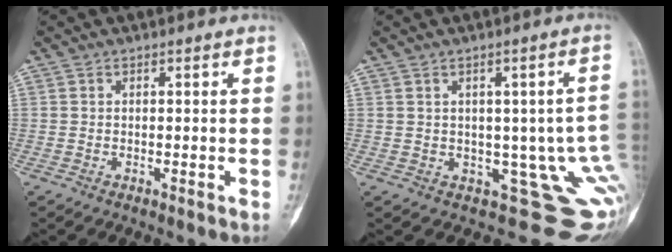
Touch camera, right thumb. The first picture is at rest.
{"total": 12.8, "force": [-0.6, 6.5, 11.1], "torque": [-0.102, -0.014, 0.006]}